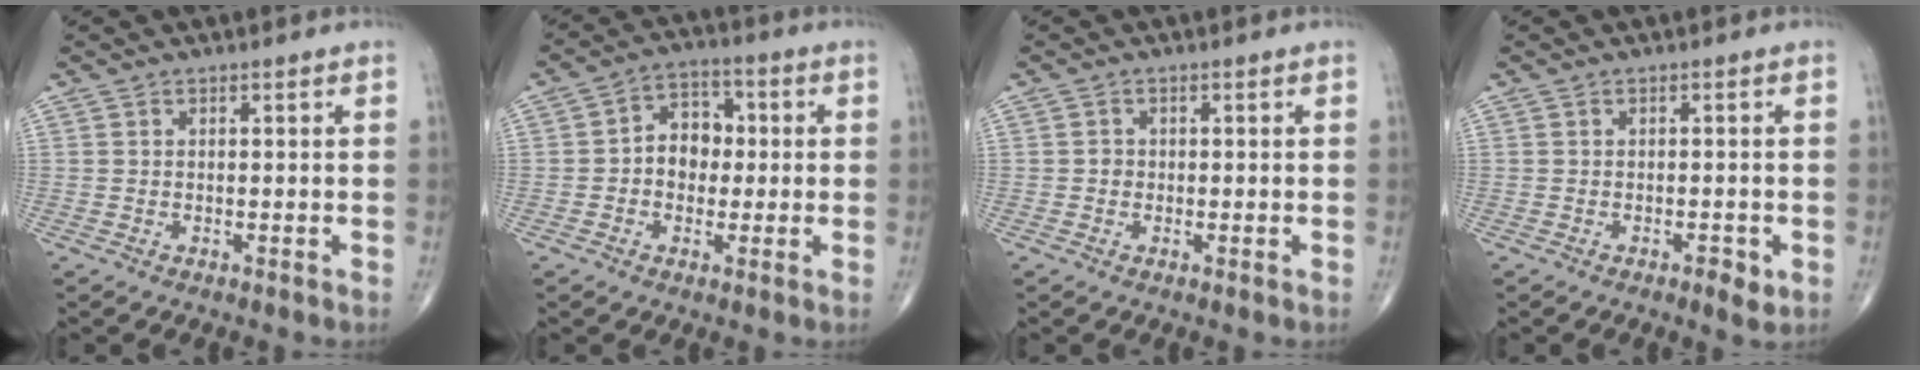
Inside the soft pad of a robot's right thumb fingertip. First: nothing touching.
{"total": 7.9, "force": [0.0, 6.2, 4.9], "torque": [-0.042, 0.023, -0.010]}
{"total": 1.1, "force": [-0.1, 1.0, 0.4], "torque": [-0.001, 0.003, -0.006]}
{"total": 2.5, "force": [-1.0, 1.0, 2.1], "torque": [-0.028, -0.002, -0.016]}